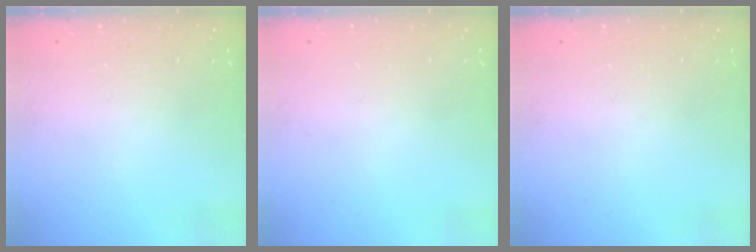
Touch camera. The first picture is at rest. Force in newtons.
{"total": 0.0}
{"total": 0.0}